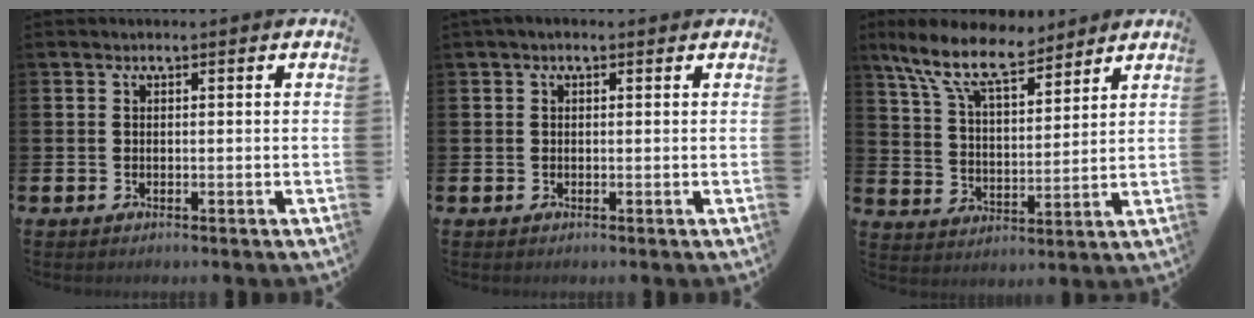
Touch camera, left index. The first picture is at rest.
{"total": 0.7, "force": [0.2, 0.3, 0.6], "torque": [0.000, 0.001, 0.000]}
{"total": 10.4, "force": [8.5, 3.5, 5.0], "torque": [-0.132, -0.033, 0.153]}